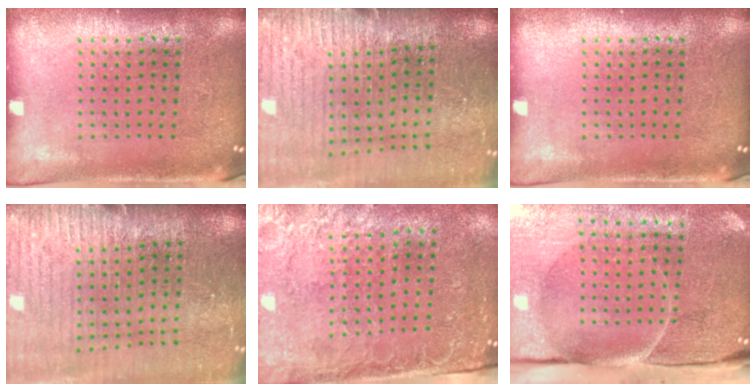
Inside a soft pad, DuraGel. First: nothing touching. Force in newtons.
{"total": 4.0, "press": 3.6, "slide": 1.9}
{"total": 0.0}
{"total": 4.0, "press": 3.6, "slide": 1.9}
{"total": 2.7, "press": 2.4, "slide": 1.2}
{"total": 5.1, "press": 4.0, "slide": 3.1}